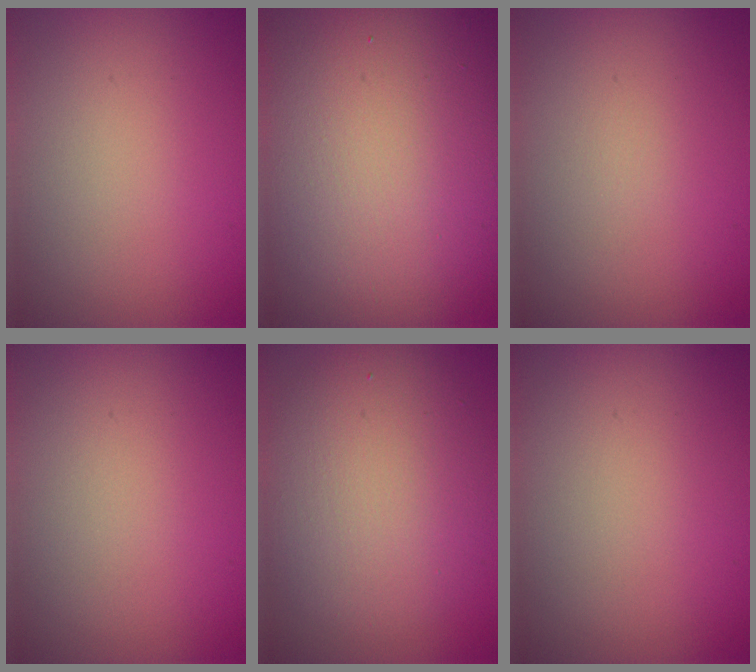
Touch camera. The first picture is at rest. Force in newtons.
{"total": 18.0, "press": 18.0, "slide": 0.8}
{"total": 0.0}
{"total": 0.0}
{"total": 7.0, "press": 7.0, "slide": 0.3}
{"total": 0.0}